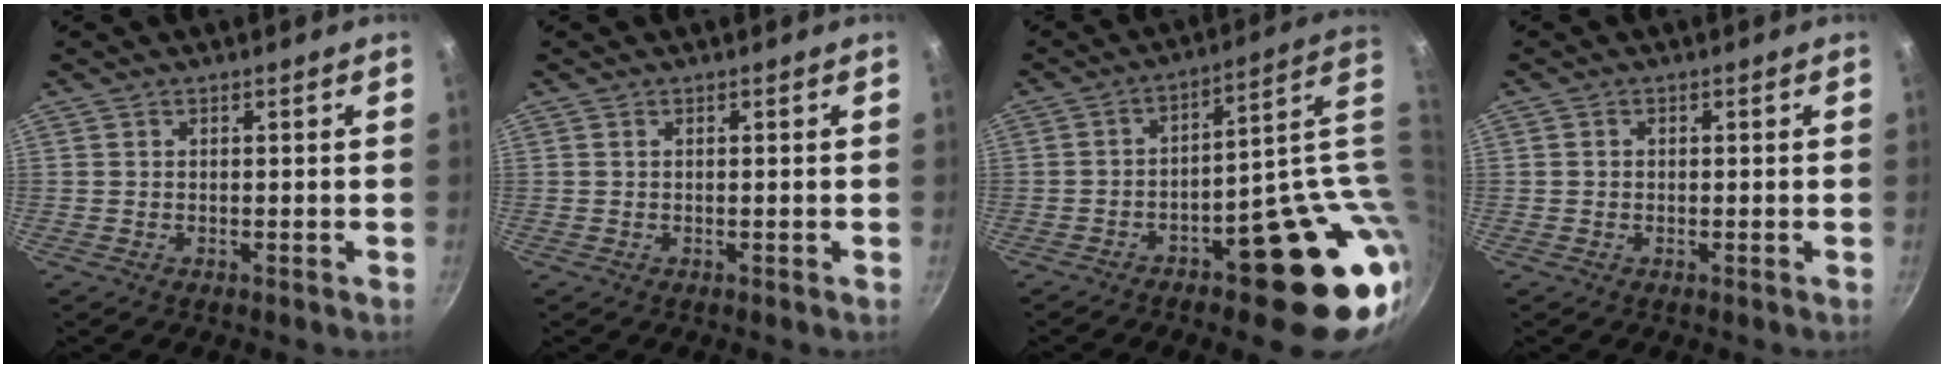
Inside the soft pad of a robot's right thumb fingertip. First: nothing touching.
{"total": 0.0}
{"total": 19.9, "force": [-0.6, 7.6, 18.3], "torque": [-0.177, 0.012, 0.007]}
{"total": 0.8, "force": [0.0, 0.7, 0.3], "torque": [-0.004, 0.004, -0.002]}